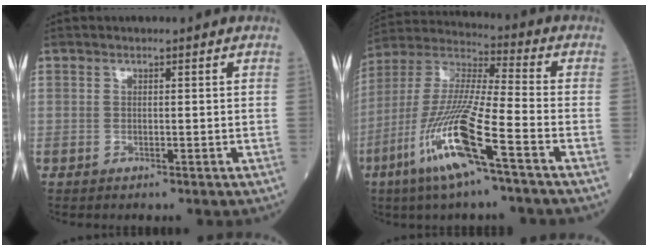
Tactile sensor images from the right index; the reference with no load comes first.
{"total": 15.2, "force": [-7.1, 0.5, 13.4], "torque": [-0.284, -0.018, -0.142]}